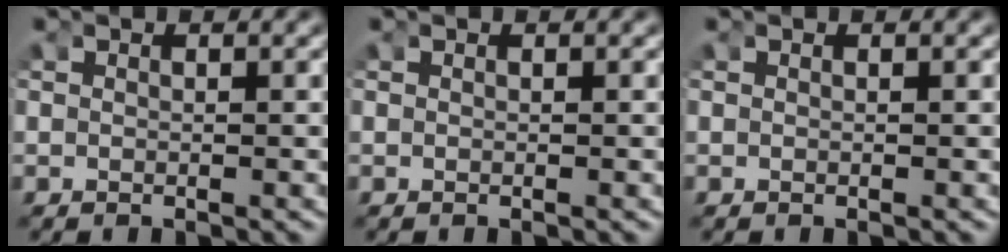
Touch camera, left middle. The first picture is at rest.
{"total": 0.0}
{"total": 0.0}